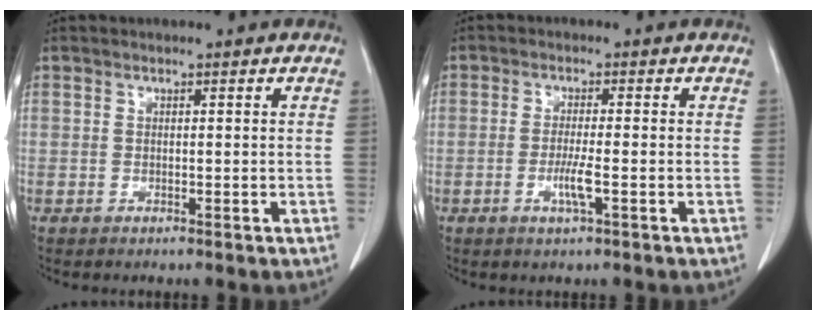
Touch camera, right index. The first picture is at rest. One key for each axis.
{"total": 3.6, "fx": -1.2, "fy": 0.1, "fz": 3.4, "tx": -0.068, "ty": -0.006, "tz": -0.022}